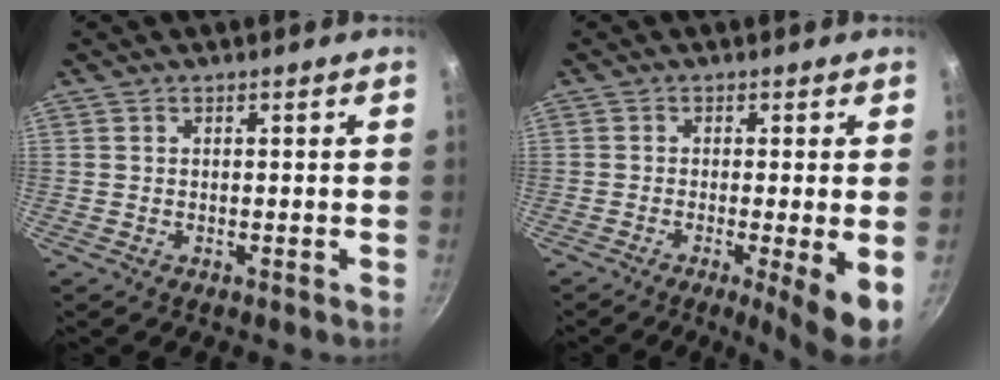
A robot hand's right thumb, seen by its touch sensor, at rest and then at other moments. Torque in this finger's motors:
{"motor_torque": [-0.23, 0.52, 0.04, -0.08, 0.06]}